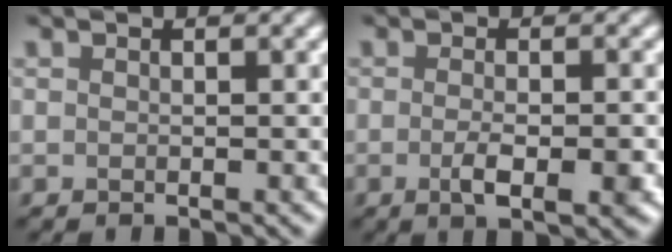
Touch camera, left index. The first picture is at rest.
{"total": 3.6, "force": [-1.1, 1.0, 3.3], "torque": [-0.059, -0.007, -0.018]}